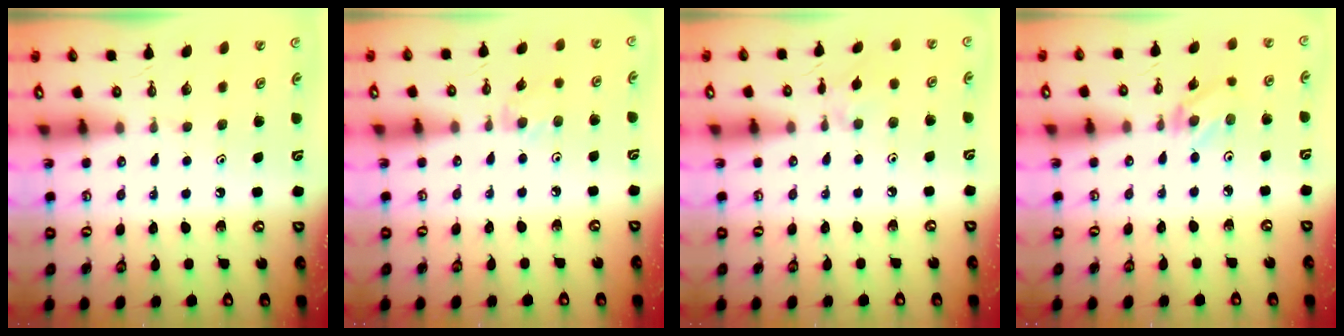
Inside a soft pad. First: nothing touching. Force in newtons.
{"total": 2.3, "press": 2.3, "slide": 0.4}
{"total": 2.3, "press": 2.3, "slide": 0.4}
{"total": 2.0, "press": 1.9, "slide": 0.3}